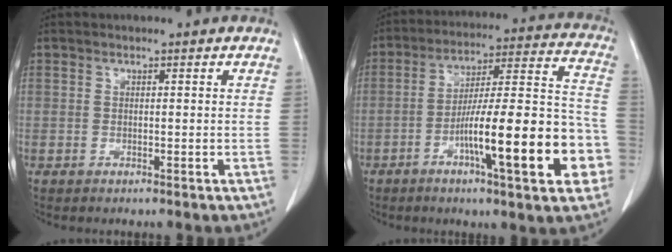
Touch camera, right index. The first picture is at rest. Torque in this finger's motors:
{"motor_torque": [1.87, -0.27, 0.64, 0.21]}